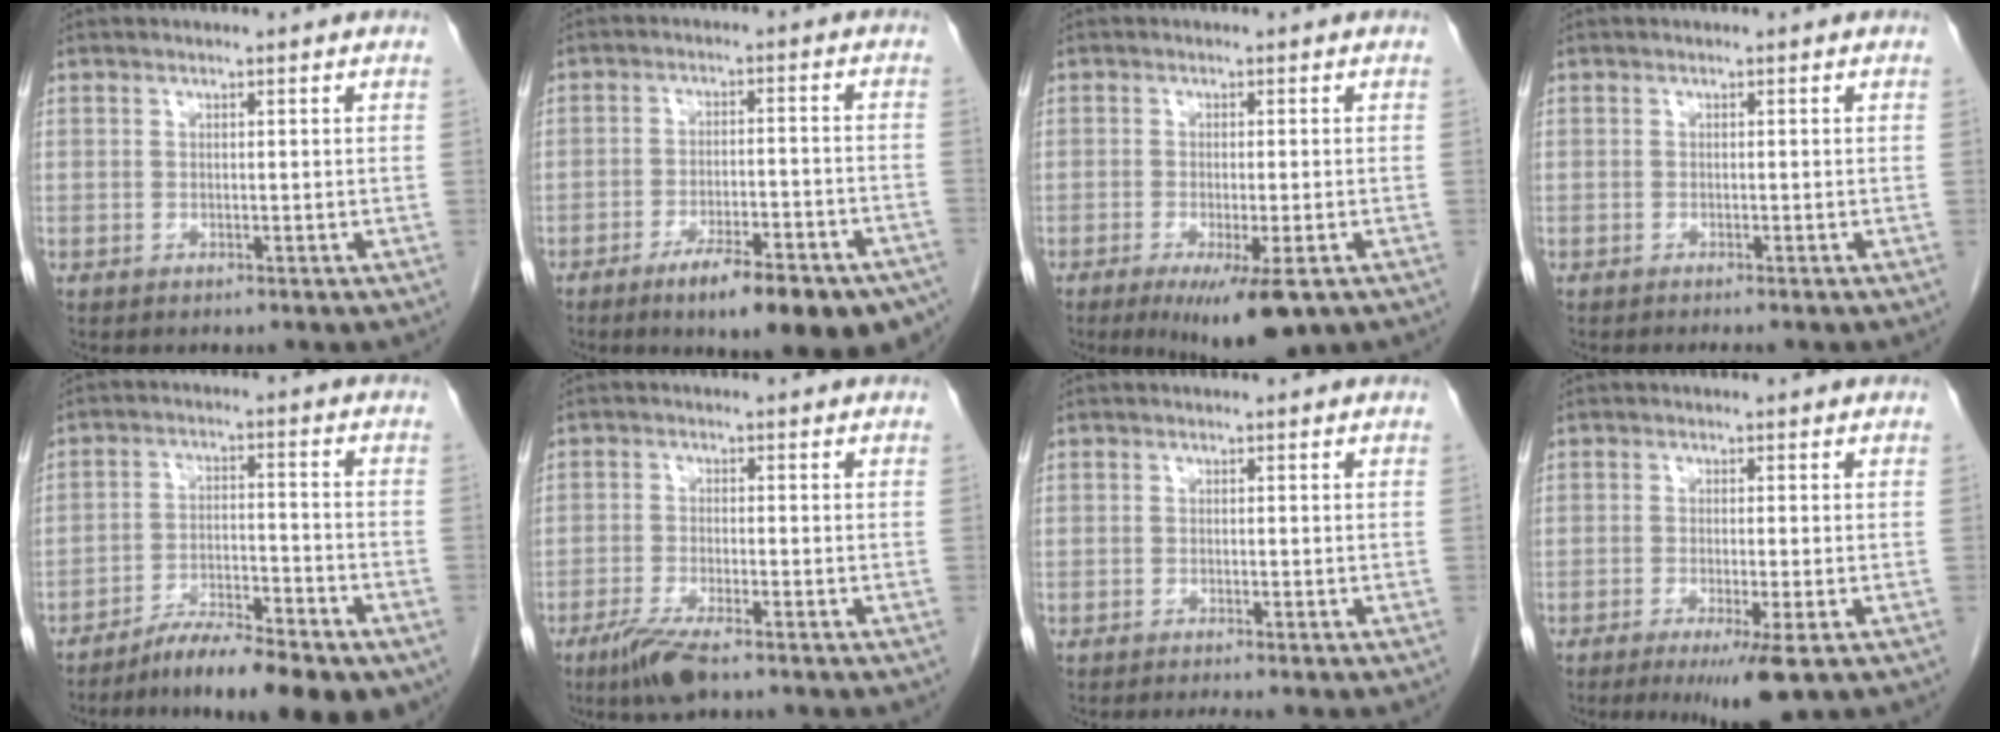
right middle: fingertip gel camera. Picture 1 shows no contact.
{"total": 15.6, "force": [-11.1, 3.6, 10.3], "torque": [-0.082, 0.015, -0.158]}
{"total": 8.3, "force": [-4.8, 1.5, 6.5], "torque": [-0.096, -0.022, -0.072]}
{"total": 2.1, "force": [-1.8, 0.0, 1.0], "torque": [-0.015, -0.004, -0.023]}
{"total": 12.2, "force": [-9.1, 2.2, 7.8], "torque": [-0.112, -0.002, -0.145]}
{"total": 5.5, "force": [-3.8, 0.6, 3.9], "torque": [-0.082, -0.014, -0.070]}
{"total": 1.8, "force": [-1.6, -0.4, 0.8], "torque": [-0.013, -0.003, -0.024]}
{"total": 6.0, "force": [-3.4, 0.2, 5.0], "torque": [-0.076, -0.020, -0.053]}